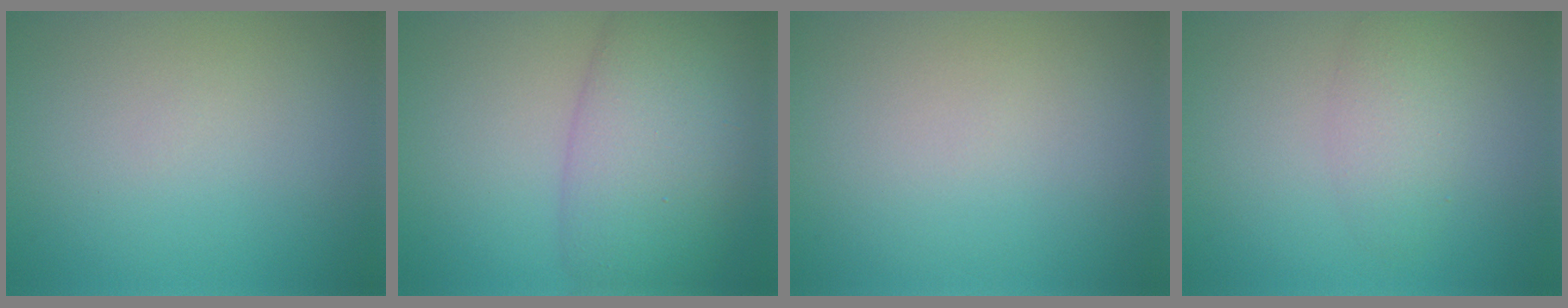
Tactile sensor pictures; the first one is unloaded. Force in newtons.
{"total": 9.1, "press": 9.1, "slide": 0.2}
{"total": 0.0}
{"total": 2.7, "press": 2.7, "slide": 0.1}